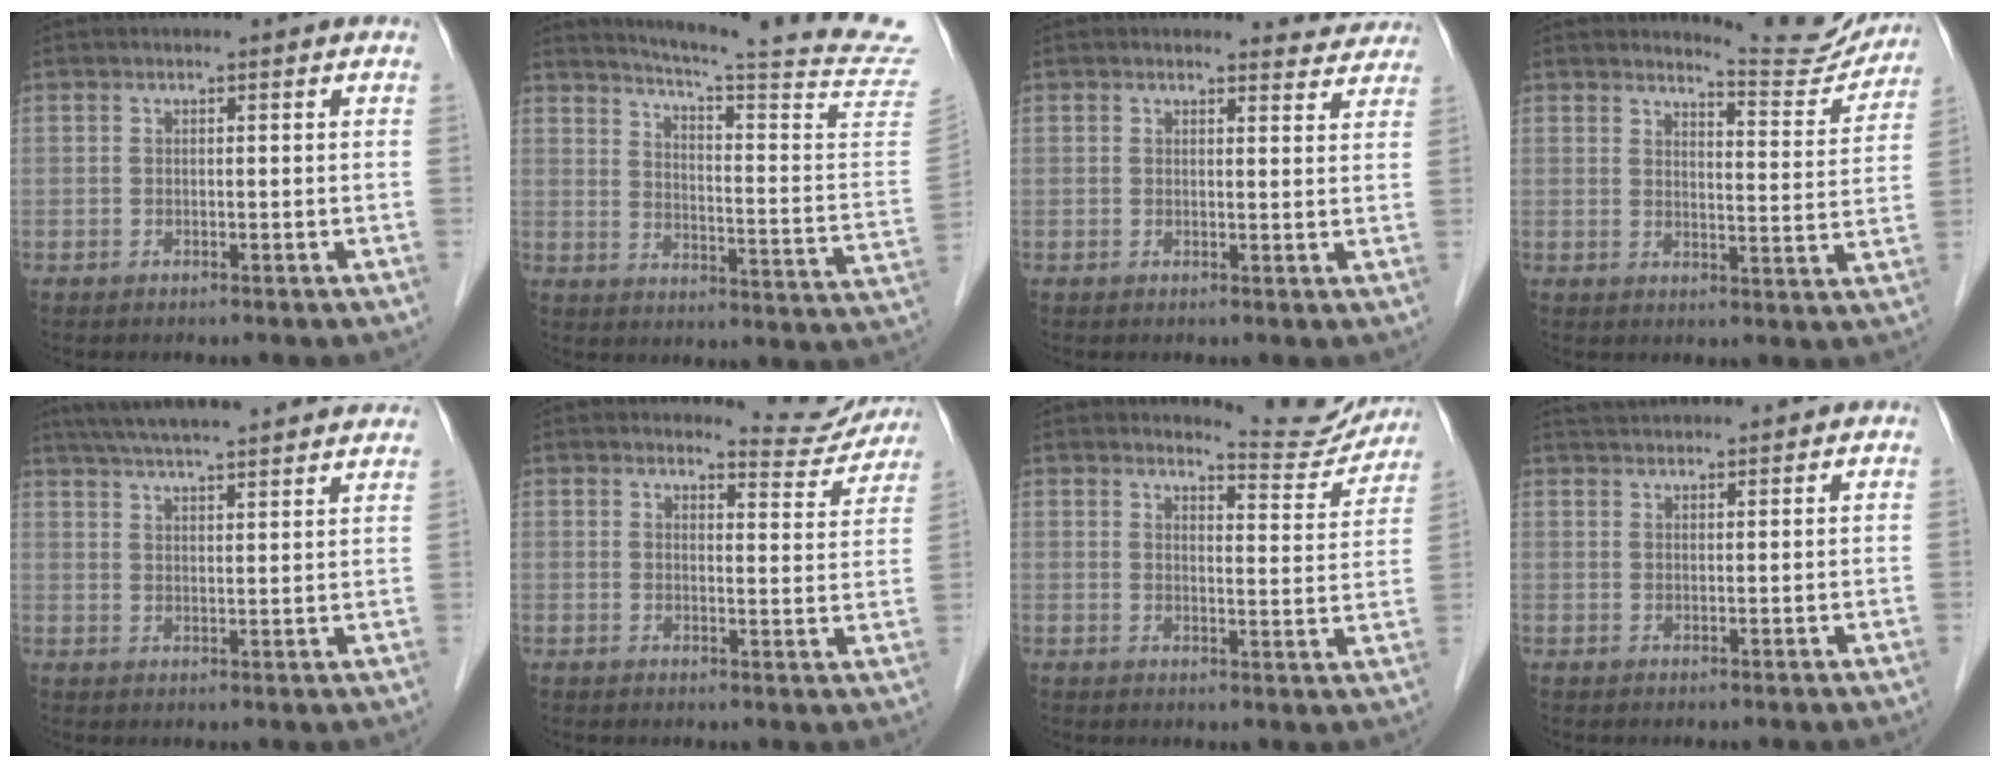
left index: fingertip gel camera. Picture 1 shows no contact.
{"total": 22.6, "force": [20.7, -3.1, 8.6], "torque": [-0.145, -0.139, 0.252]}
{"total": 3.9, "force": [3.7, 1.0, -0.4], "torque": [0.010, -0.015, 0.023]}
{"total": 8.4, "force": [8.4, 0.4, -0.2], "torque": [0.002, -0.036, 0.099]}
{"total": 25.3, "force": [22.6, 2.8, 11.0], "torque": [-0.175, 0.010, 0.286]}
{"total": 6.2, "force": [6.0, 0.8, -0.8], "torque": [0.013, -0.028, 0.060]}
{"total": 7.5, "force": [7.5, 0.5, -0.4], "torque": [0.005, -0.031, 0.087]}
{"total": 4.8, "force": [4.7, 0.4, 1.1], "torque": [-0.019, 0.038, 0.074]}